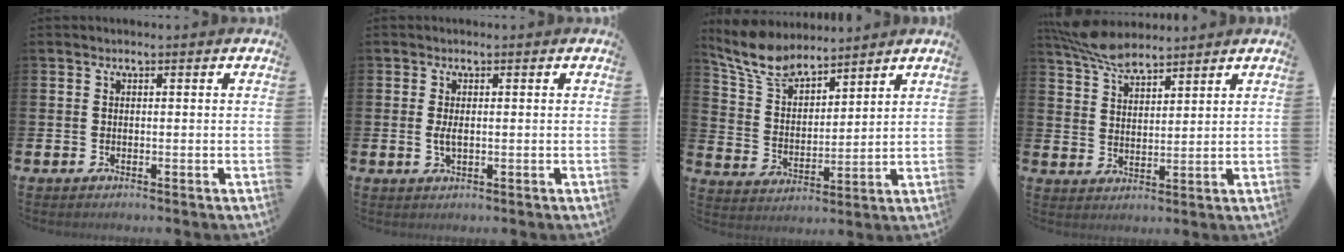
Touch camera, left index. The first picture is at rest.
{"total": 1.7, "force": [0.1, 0.7, 1.6], "torque": [-0.029, 0.001, 0.000]}
{"total": 7.9, "force": [7.1, 2.5, 2.4], "torque": [-0.079, -0.029, 0.131]}
{"total": 6.3, "force": [5.8, 1.4, 1.9], "torque": [-0.049, -0.024, 0.106]}